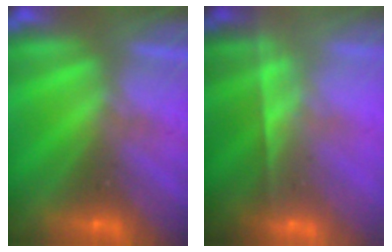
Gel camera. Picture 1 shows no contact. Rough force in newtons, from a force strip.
{"total": 8.9}